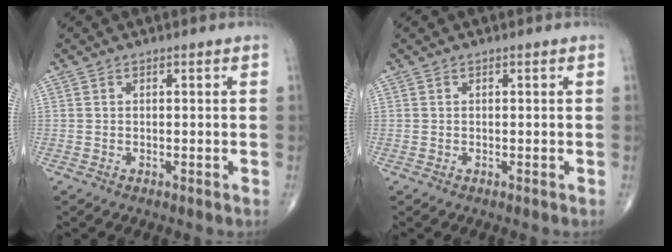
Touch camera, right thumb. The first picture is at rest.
{"total": 0.0}